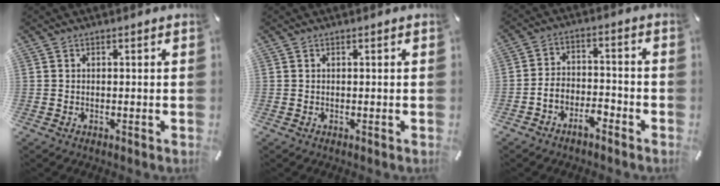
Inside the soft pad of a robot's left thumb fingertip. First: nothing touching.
{"total": 0.0}
{"total": 5.8, "force": [-4.4, 3.0, 2.3], "torque": [-0.045, 0.023, -0.084]}